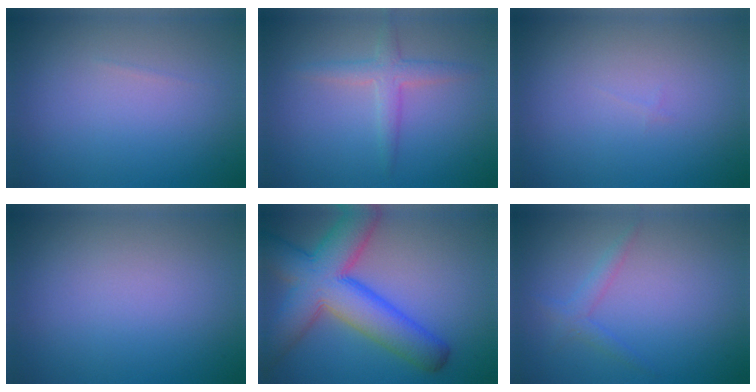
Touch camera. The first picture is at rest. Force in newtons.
{"total": 2.3, "press": 2.3, "slide": 0.1}
{"total": 0.0}
{"total": 0.0}
{"total": 10.1, "press": 10.1, "slide": 0.5}
{"total": 1.4, "press": 1.4, "slide": 0.1}